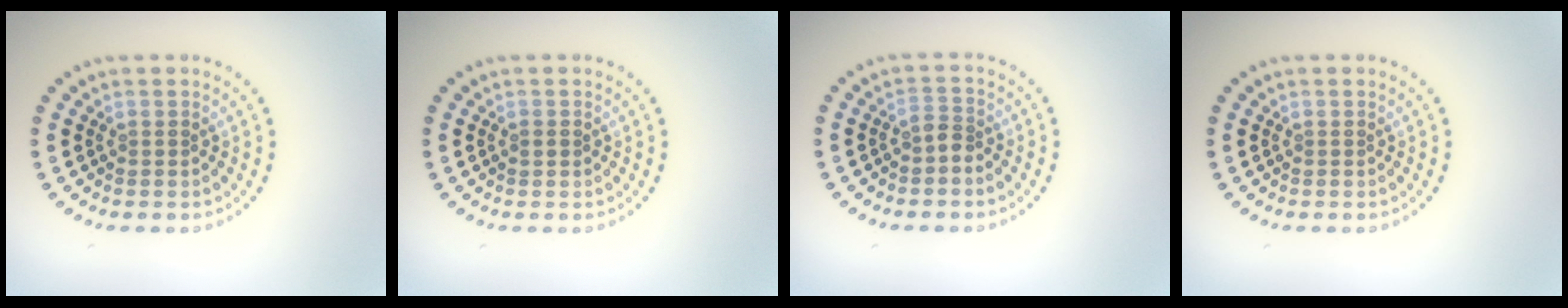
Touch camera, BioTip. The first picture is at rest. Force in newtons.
{"total": 0.7, "press": 0.7, "slide": 0.1}
{"total": 1.5, "press": 1.1, "slide": 1.0}
{"total": 0.0}